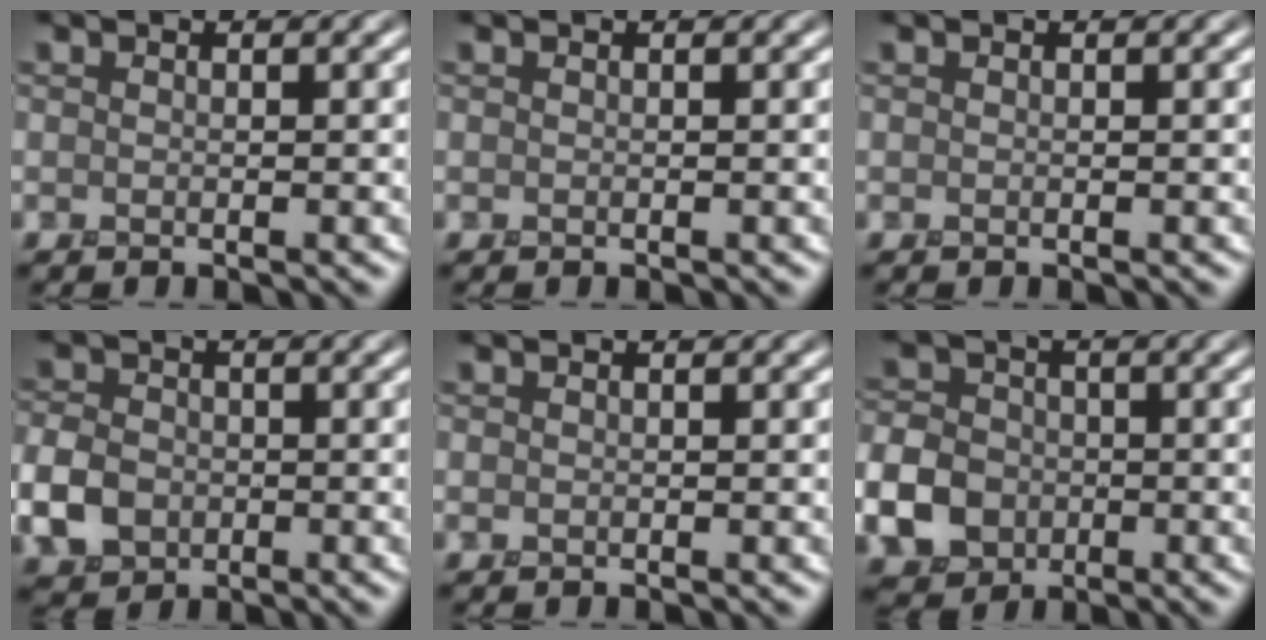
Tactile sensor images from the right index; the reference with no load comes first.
{"total": 0.0}
{"total": 0.0}
{"total": 3.8, "force": [-1.1, 3.0, 1.9], "torque": [-0.047, 0.001, -0.030]}
{"total": 0.0}
{"total": 6.8, "force": [-2.2, 5.7, 3.0], "torque": [-0.063, -0.010, -0.068]}